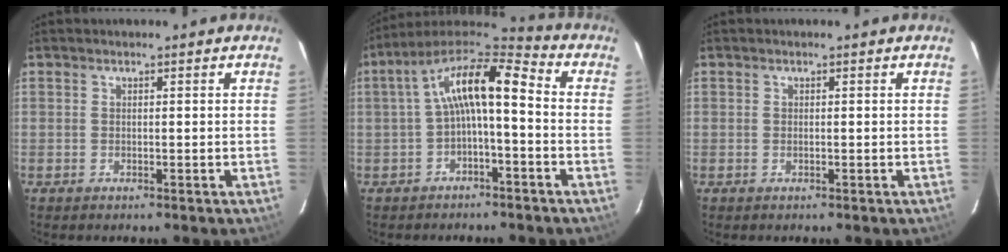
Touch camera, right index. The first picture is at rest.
{"total": 11.4, "force": [-0.9, 3.8, 10.7], "torque": [-0.205, 0.029, -0.022]}
{"total": 0.0}